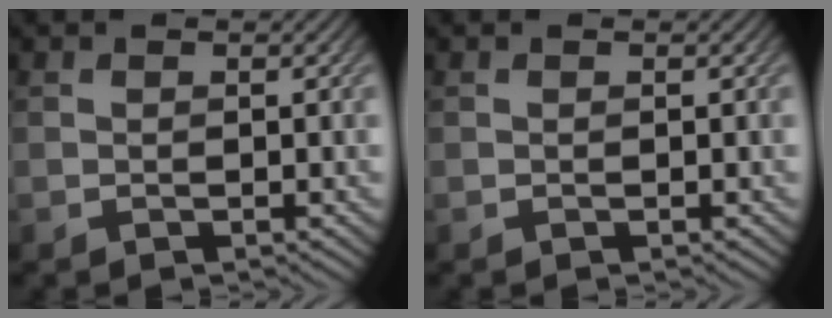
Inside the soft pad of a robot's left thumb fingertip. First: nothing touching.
{"total": 0.0}